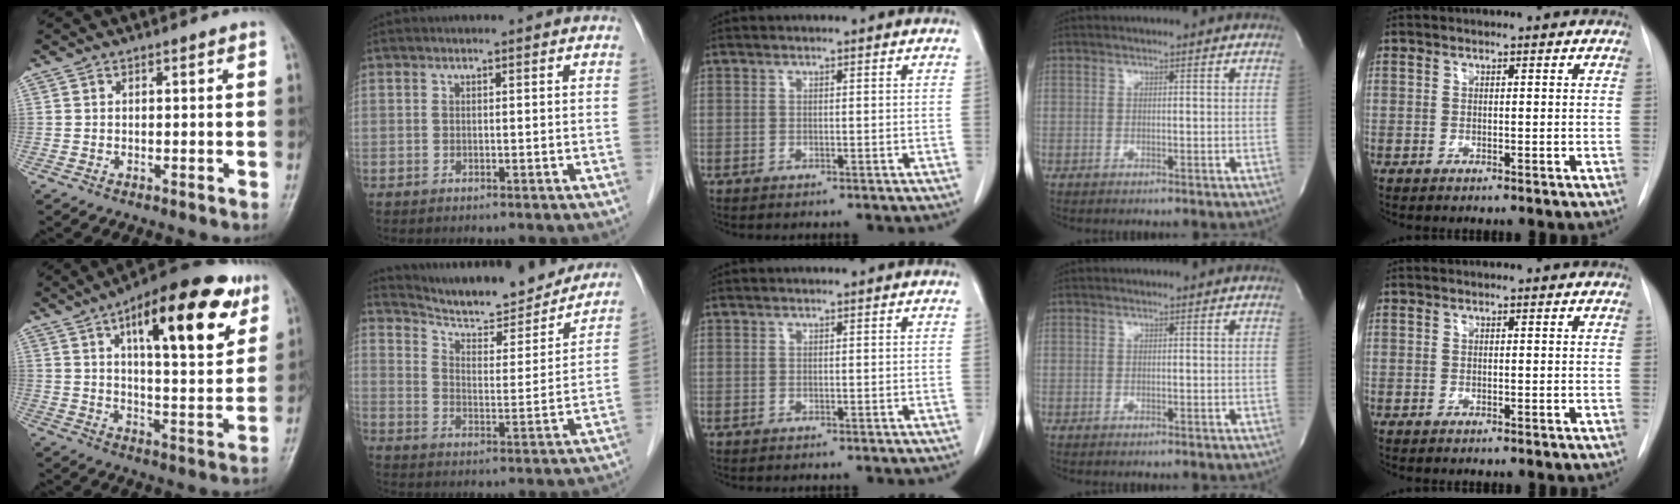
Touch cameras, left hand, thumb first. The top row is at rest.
{"thumb": {"total": 22.2, "force": [10.4, 8.1, 17.9], "torque": [-0.228, -0.023, 0.151]}, "index": {"total": 21.9, "force": [20.1, 3.2, 8.1], "torque": [-0.124, -0.027, 0.277]}}